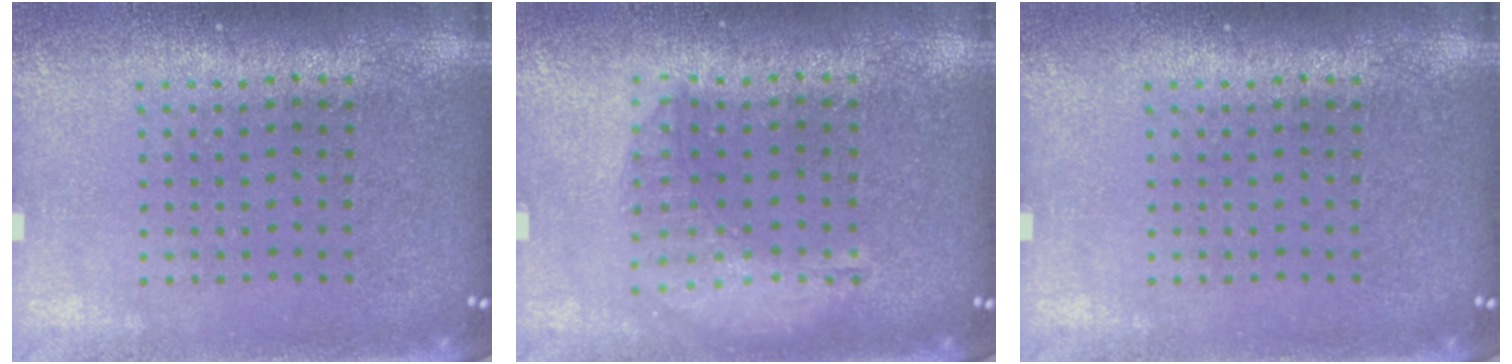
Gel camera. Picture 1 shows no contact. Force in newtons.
{"total": 1.4, "press": 1.3, "slide": 0.3}
{"total": 0.0}